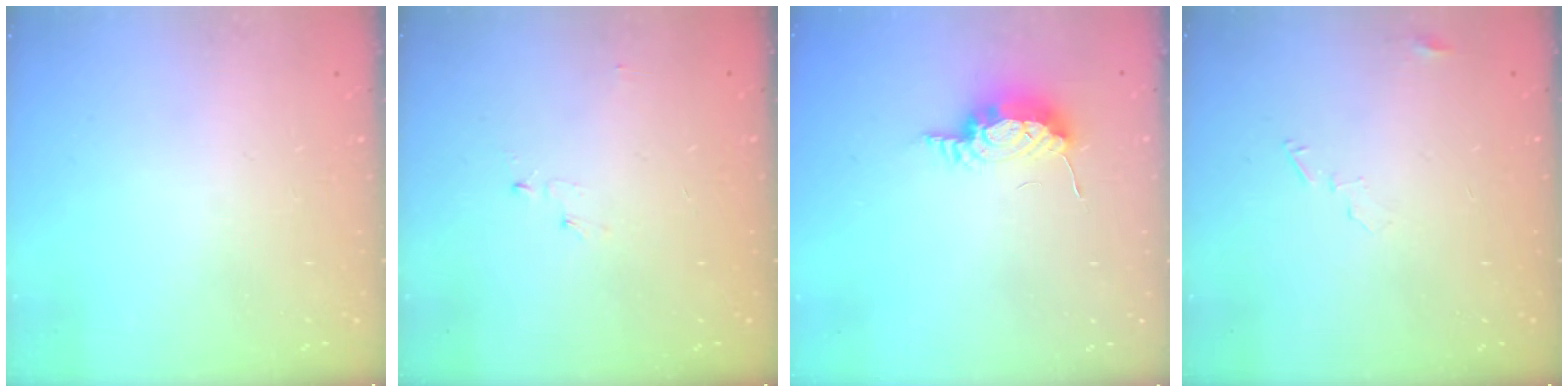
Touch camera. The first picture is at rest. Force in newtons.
{"total": 2.8, "press": 2.8, "slide": 0.3}
{"total": 8.4, "press": 8.3, "slide": 1.4}
{"total": 4.4, "press": 4.4, "slide": 0.4}